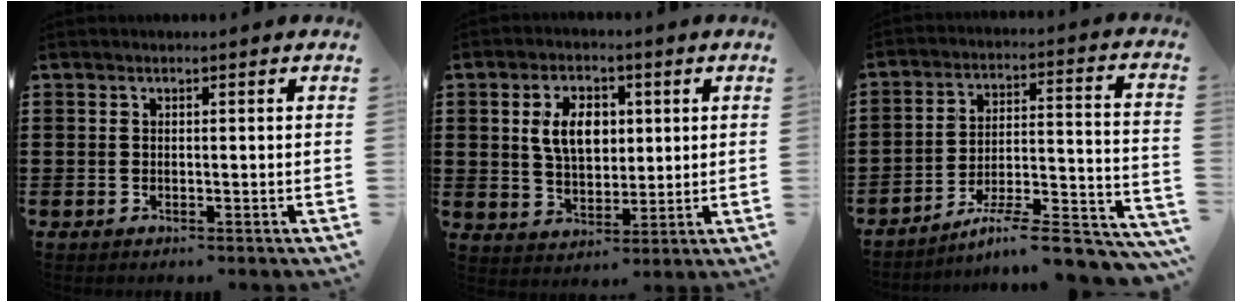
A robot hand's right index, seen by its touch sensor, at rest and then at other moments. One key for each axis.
{"total": 7.3, "fx": 1.7, "fy": 4.6, "fz": 5.4, "tx": -0.118, "ty": 0.010, "tz": 0.023}
{"total": 9.1, "fx": -7.6, "fy": 0.7, "fz": 5.0, "tx": -0.066, "ty": 0.007, "tz": -0.145}